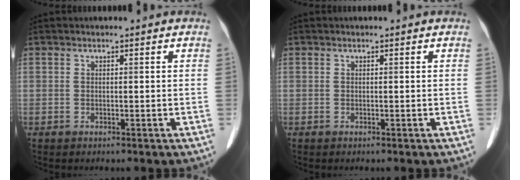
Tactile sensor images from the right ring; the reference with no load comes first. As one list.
[{"total": 0.0}]